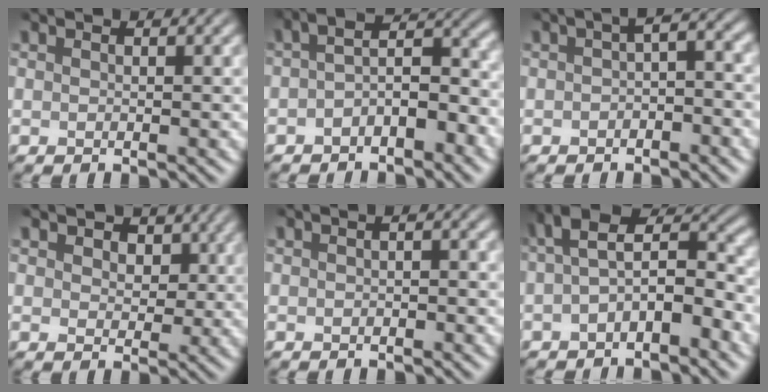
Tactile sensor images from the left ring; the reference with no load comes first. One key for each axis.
{"total": 4.7, "fx": -2.0, "fy": 2.1, "fz": 3.8, "tx": -0.060, "ty": 0.015, "tz": -0.041}
{"total": 2.5, "fx": -0.6, "fy": 1.1, "fz": 2.2, "tx": -0.034, "ty": 0.008, "tz": -0.013}
{"total": 2.9, "fx": 1.4, "fy": 2.1, "fz": 1.4, "tx": -0.029, "ty": -0.004, "tz": 0.010}
{"total": 0.8, "fx": -0.2, "fy": 0.3, "fz": 0.8, "tx": -0.012, "ty": 0.001, "tz": -0.004}
{"total": 6.2, "fx": -0.6, "fy": 3.0, "fz": 5.4, "tx": -0.082, "ty": 0.024, "tz": -0.021}